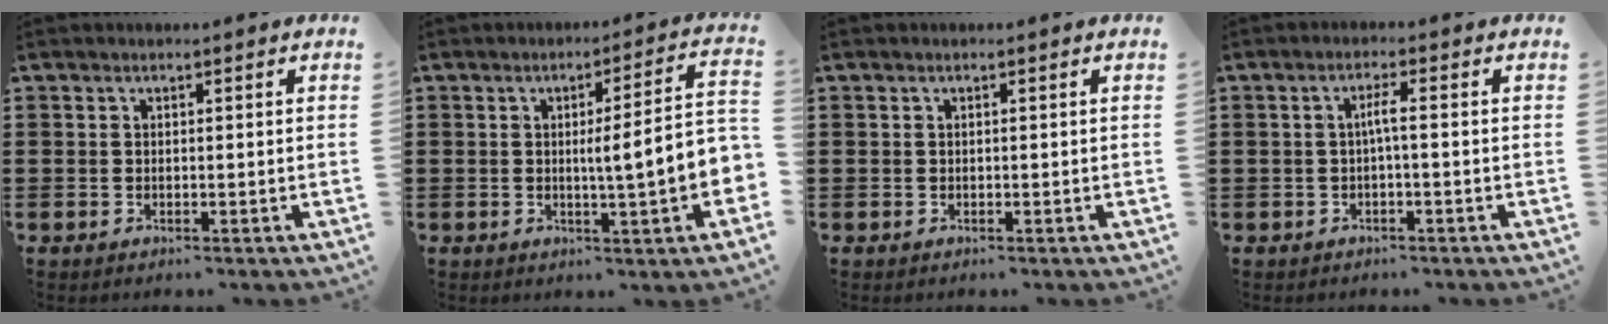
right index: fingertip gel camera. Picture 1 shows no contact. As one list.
[{"total": 7.4, "force": [-0.3, 0.2, 7.4], "torque": [-0.115, -0.020, -0.014]}, {"total": 0.0}, {"total": 2.2, "force": [-0.5, -0.1, 2.1], "torque": [-0.041, -0.001, -0.012]}]